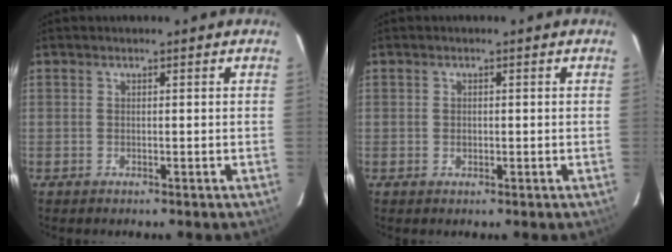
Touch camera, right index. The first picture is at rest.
{"total": 0.9, "force": [-0.1, 0.8, 0.4], "torque": [-0.004, 0.001, 0.000]}